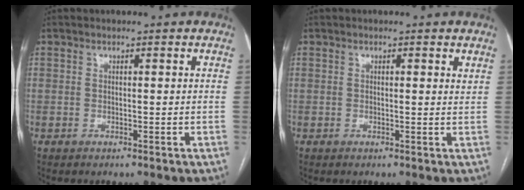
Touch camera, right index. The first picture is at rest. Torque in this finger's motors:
{"motor_torque": [-0.11, -0.01, -0.03, 0.00]}